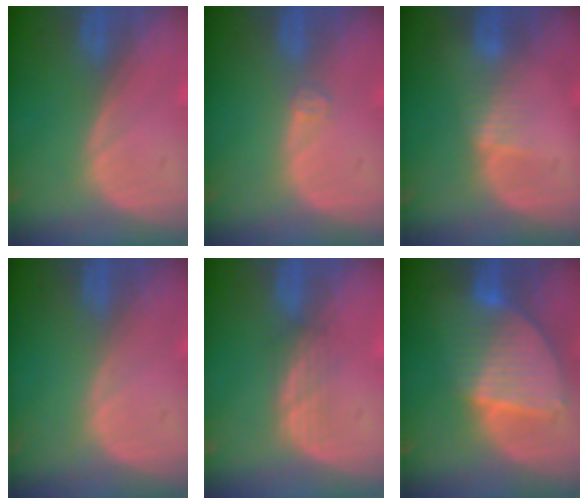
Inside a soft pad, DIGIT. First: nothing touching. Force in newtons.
{"total": 1.5, "press": 1.2, "slide": 0.9}
{"total": 2.4, "press": 2.4, "slide": 0.2}
{"total": 0.0}
{"total": 2.7, "press": 2.5, "slide": 0.9}
{"total": 8.5, "press": 7.5, "slide": 4.0}